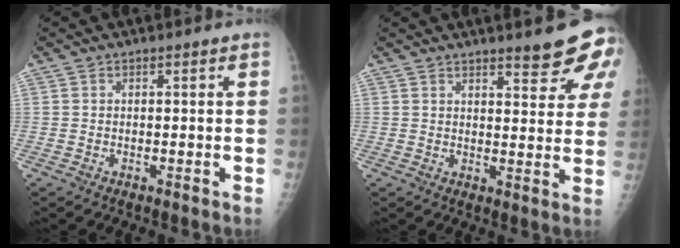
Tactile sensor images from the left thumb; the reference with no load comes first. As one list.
[{"total": 9.7, "force": [7.0, 2.5, 6.3], "torque": [-0.050, -0.038, 0.078]}]